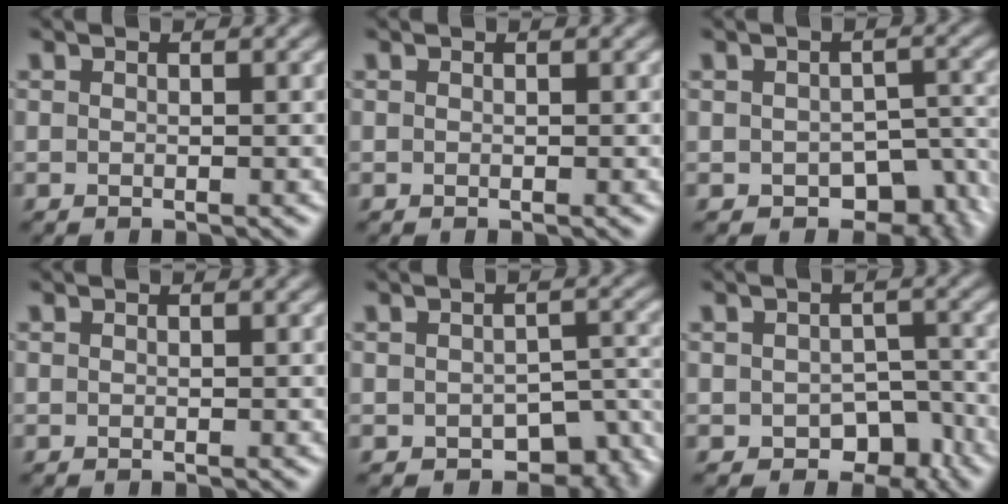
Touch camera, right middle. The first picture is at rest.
{"total": 0.0}
{"total": 6.2, "force": [-3.2, 3.7, 3.9], "torque": [-0.052, -0.022, -0.038]}
{"total": 0.0}
{"total": 5.6, "force": [-3.1, 3.2, 3.5], "torque": [-0.041, -0.021, -0.035]}
{"total": 4.0, "force": [-2.2, 2.6, 2.2], "torque": [-0.029, -0.011, -0.030]}